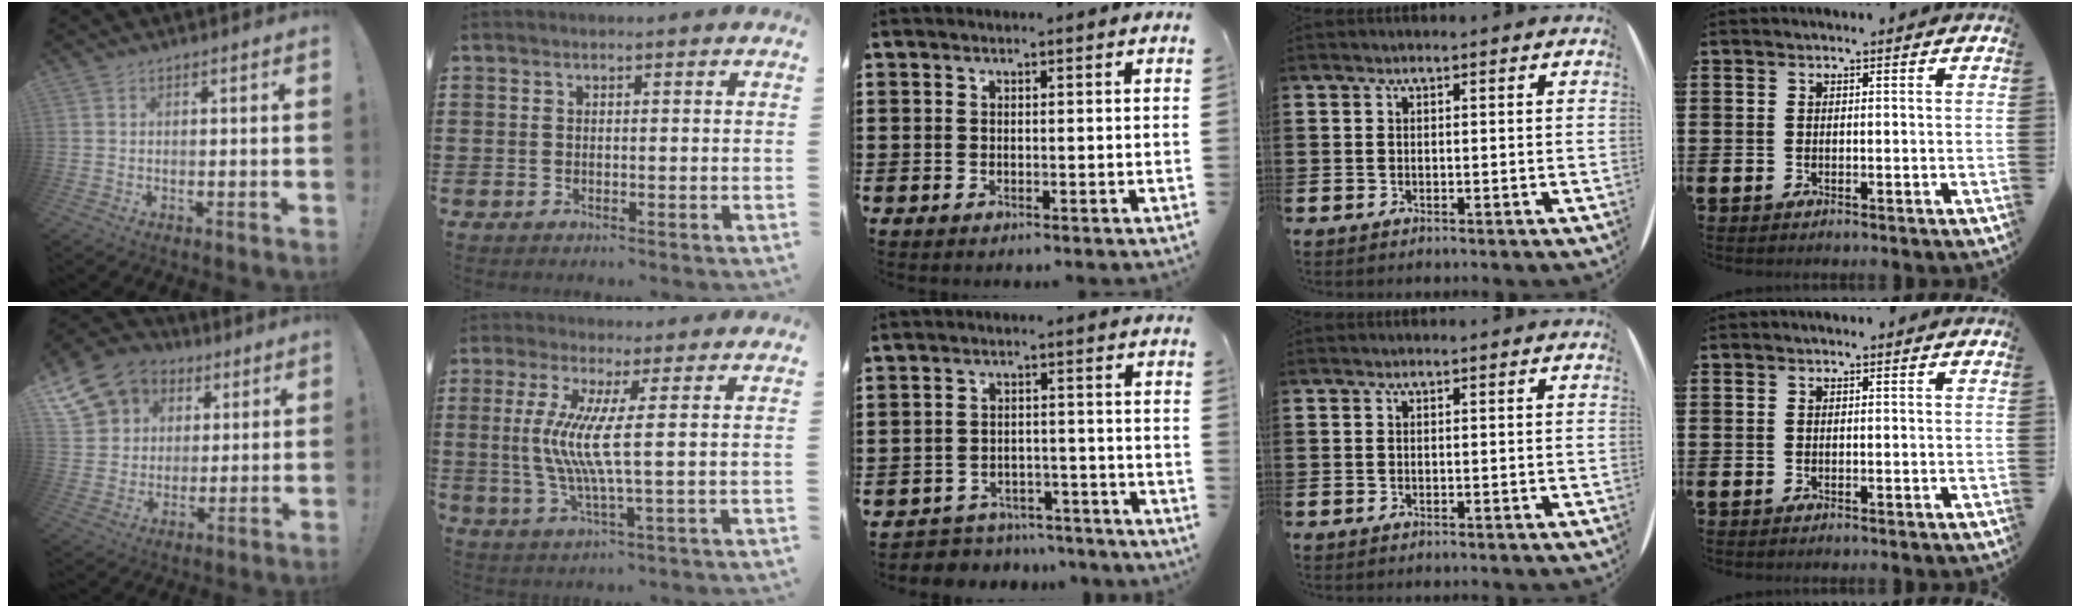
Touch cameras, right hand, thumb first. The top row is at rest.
{"thumb": {"total": 13.0, "force": [6.3, 10.7, 3.9], "torque": [-0.052, -0.037, 0.133]}, "index": {"total": 8.3, "force": [0.9, -0.1, 8.3], "torque": [-0.184, -0.024, 0.006]}, "middle": {"total": 4.1, "force": [-4.1, 0.7, -0.2], "torque": [-0.004, 0.004, -0.087]}}